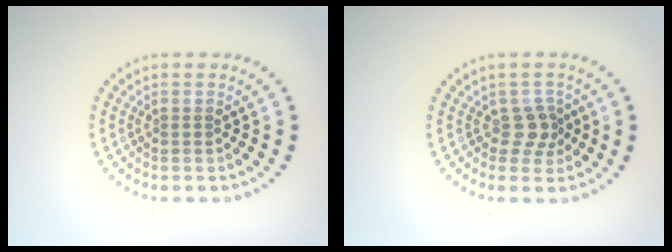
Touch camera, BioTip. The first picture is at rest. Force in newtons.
{"total": 2.0, "press": 1.6, "slide": 1.2}